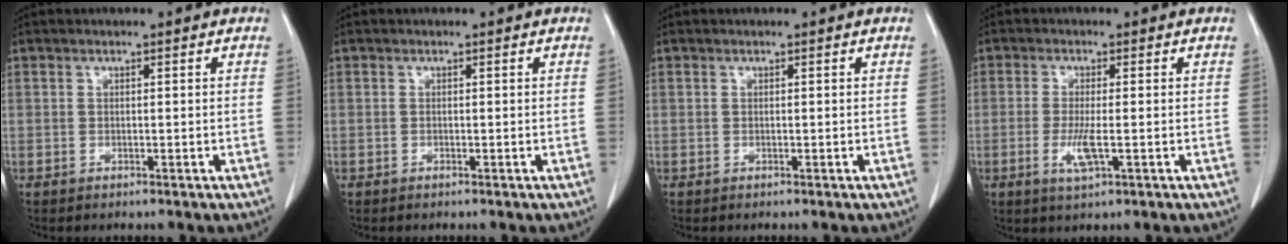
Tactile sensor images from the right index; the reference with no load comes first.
{"total": 0.0}
{"total": 0.0}
{"total": 4.0, "force": [-1.1, 0.6, 3.8], "torque": [-0.082, -0.009, -0.018]}